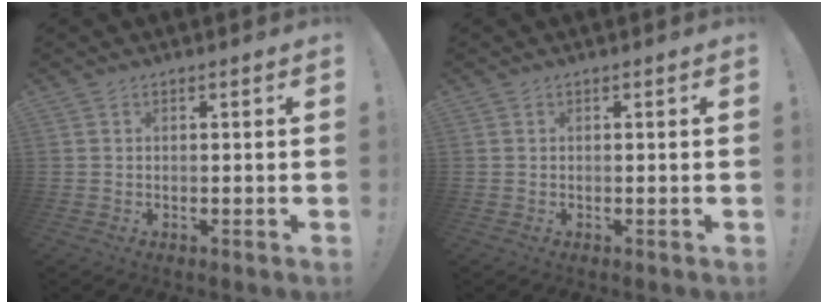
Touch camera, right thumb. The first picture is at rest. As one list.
[{"total": 0.0}]